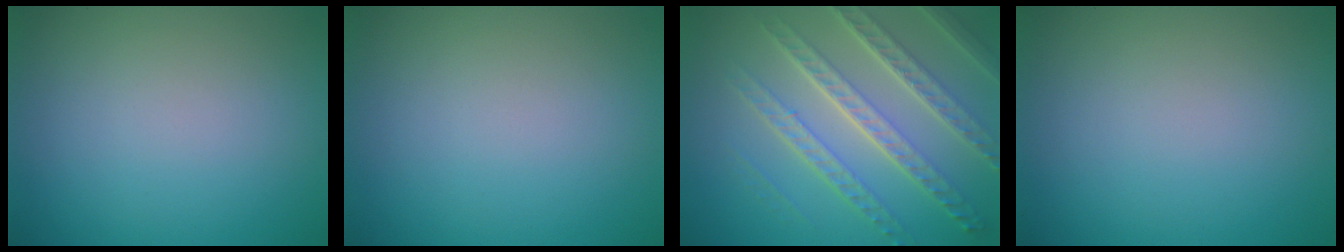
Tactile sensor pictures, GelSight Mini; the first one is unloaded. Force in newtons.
{"total": 0.0}
{"total": 7.1, "press": 5.0, "slide": 5.0}
{"total": 0.0}